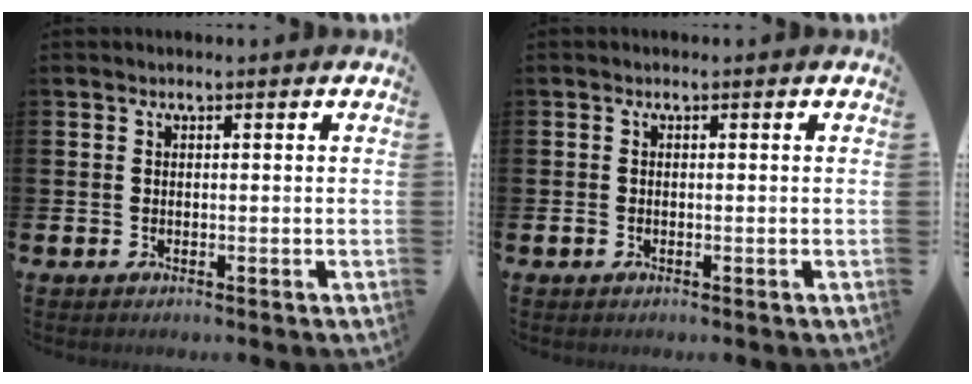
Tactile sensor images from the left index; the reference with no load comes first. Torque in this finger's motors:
{"motor_torque": [1.14, 0.73, 0.09, 0.04]}